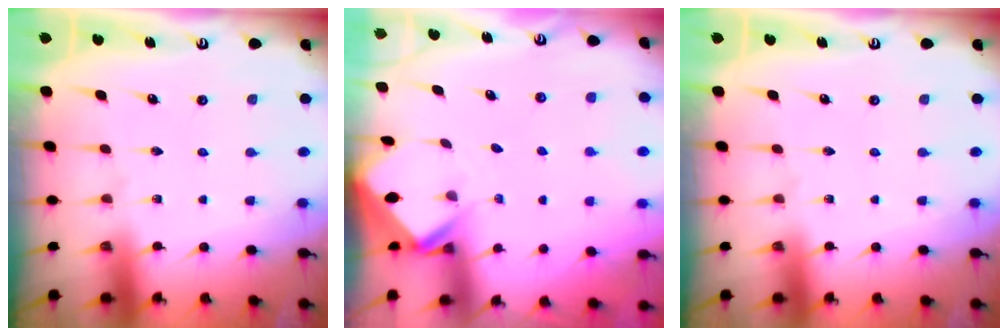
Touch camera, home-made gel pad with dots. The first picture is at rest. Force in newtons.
{"total": 2.6, "press": 2.6, "slide": 0.2}
{"total": 0.0}